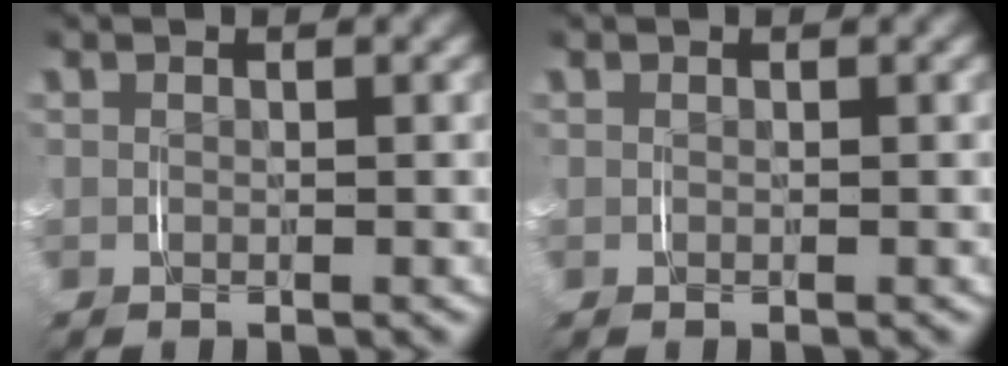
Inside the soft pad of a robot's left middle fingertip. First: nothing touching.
{"total": 0.0}